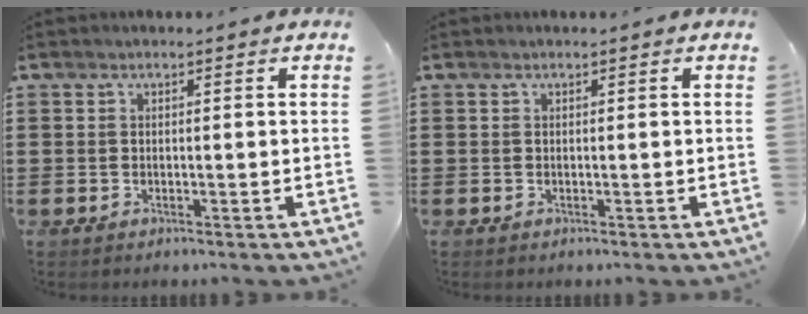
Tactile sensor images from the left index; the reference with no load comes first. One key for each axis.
{"total": 0.0}